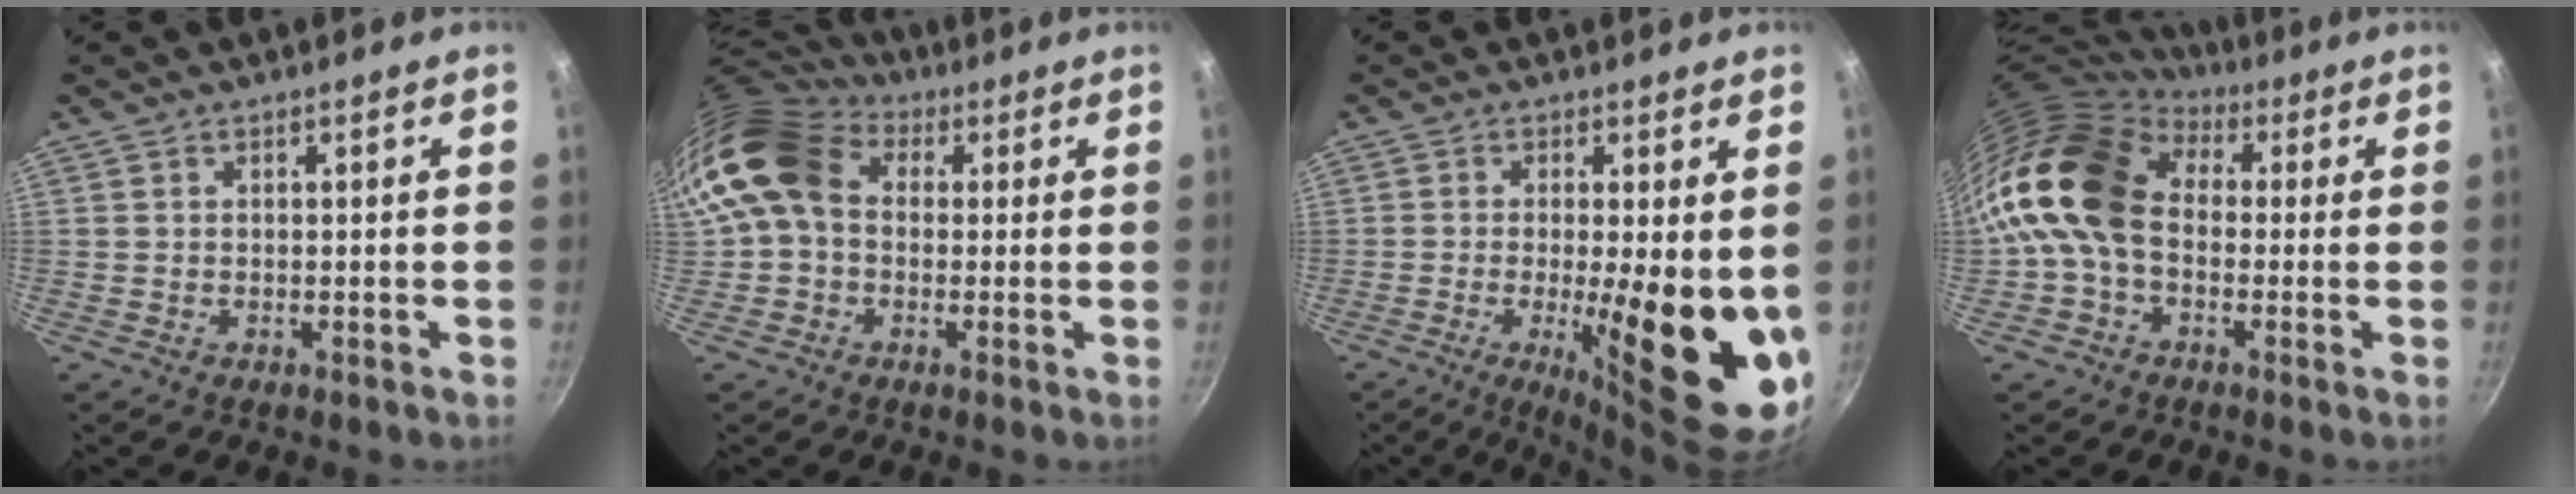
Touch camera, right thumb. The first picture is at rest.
{"total": 11.8, "force": [1.3, 9.1, 7.3], "torque": [-0.117, 0.020, 0.003]}
{"total": 16.8, "force": [-1.7, 4.6, 16.0], "torque": [-0.208, -0.027, -0.019]}
{"total": 13.9, "force": [0.9, 10.0, 9.6], "torque": [-0.156, 0.028, -0.006]}